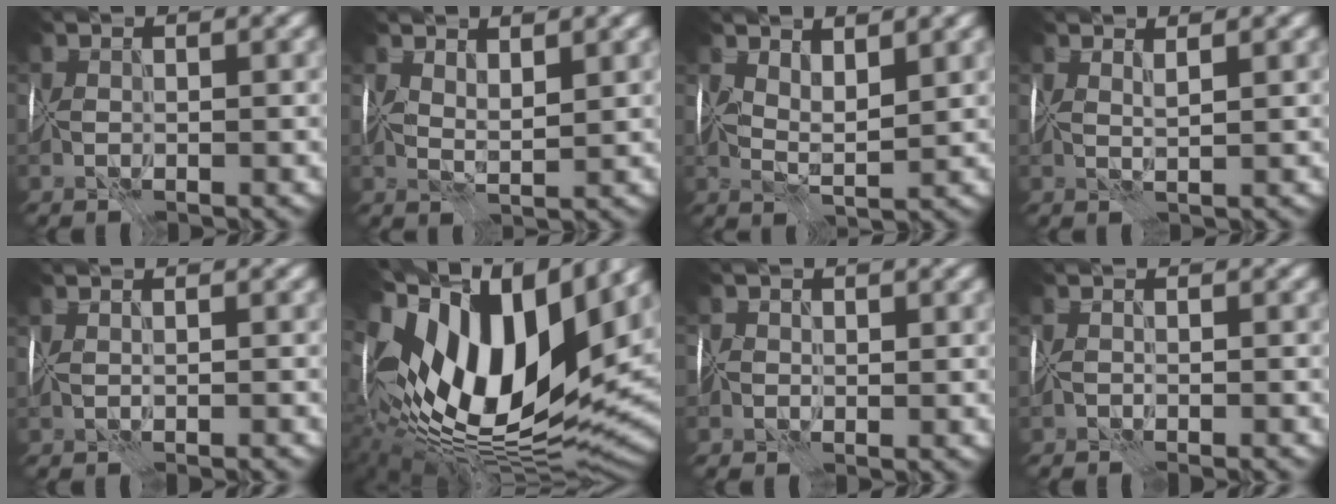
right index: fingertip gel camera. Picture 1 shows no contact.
{"total": 2.5, "force": [2.4, -0.1, 0.5], "torque": [-0.011, 0.005, 0.052]}
{"total": 3.0, "force": [2.8, 0.2, 1.0], "torque": [-0.016, 0.004, 0.057]}
{"total": 2.1, "force": [1.8, -1.1, -0.3], "torque": [0.004, 0.007, 0.040]}
{"total": 0.7, "force": [-0.1, -0.7, -0.1], "torque": [0.004, -0.002, 0.004]}
{"total": 17.5, "force": [5.5, 7.8, 14.7], "torque": [-0.275, 0.029, 0.090]}
{"total": 1.9, "force": [-0.4, 1.9, 0.2], "torque": [0.019, 0.014, -0.017]}
{"total": 1.4, "force": [-1.1, -0.9, -0.3], "torque": [0.005, 0.007, -0.016]}